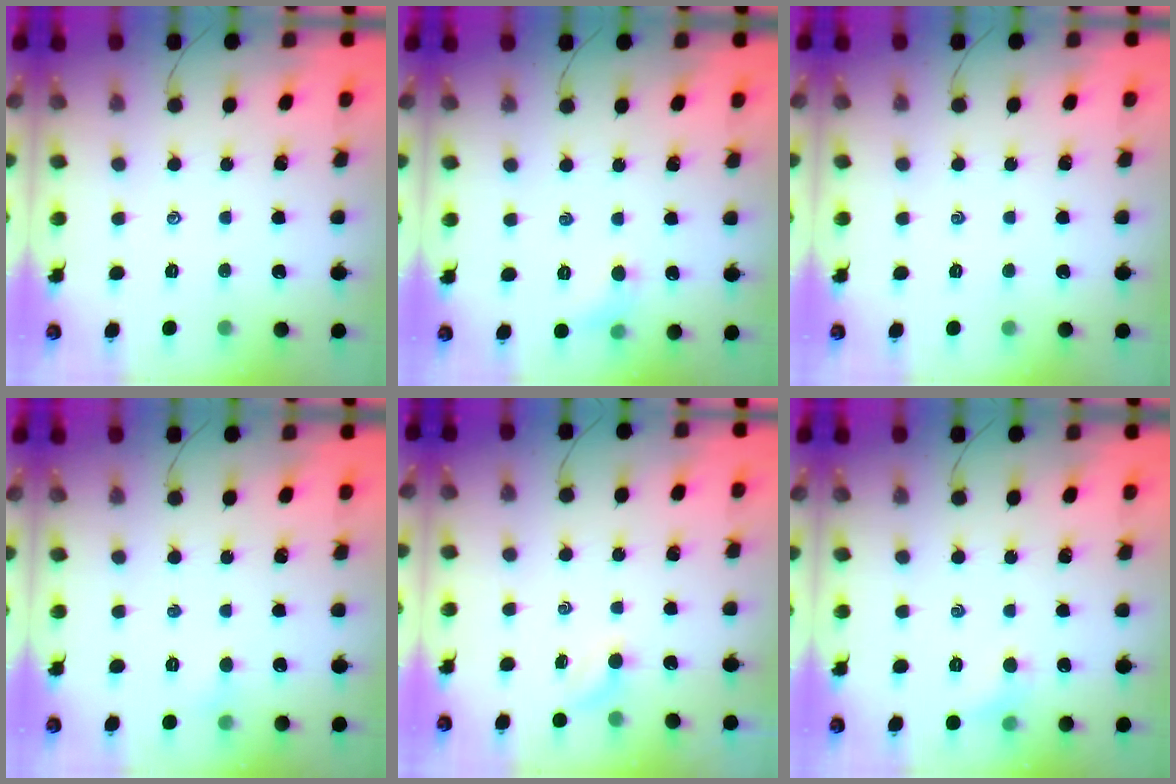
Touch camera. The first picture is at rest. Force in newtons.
{"total": 5.1, "press": 4.9, "slide": 1.3}
{"total": 0.0}
{"total": 2.8, "press": 2.6, "slide": 1.0}
{"total": 2.6, "press": 2.4, "slide": 0.8}
{"total": 5.1, "press": 4.9, "slide": 1.4}